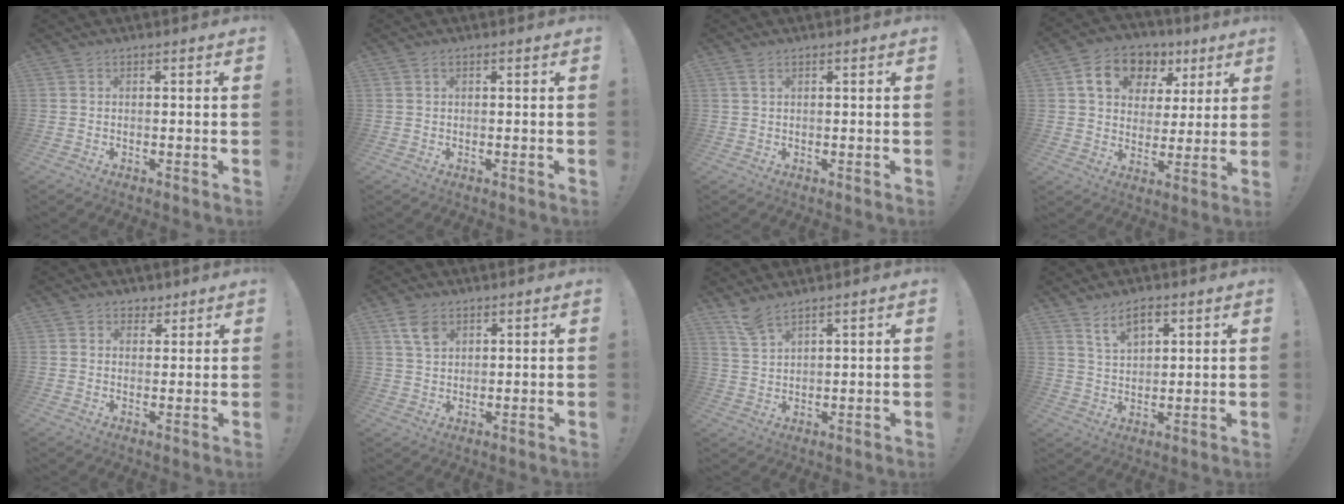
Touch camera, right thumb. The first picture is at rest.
{"total": 0.8, "force": [0.3, 0.6, 0.6], "torque": [-0.010, 0.002, 0.004]}
{"total": 1.8, "force": [0.9, 0.7, 1.4], "torque": [-0.036, 0.005, 0.018]}
{"total": 13.4, "force": [6.2, 10.0, 6.2], "torque": [-0.093, -0.020, 0.118]}
{"total": 3.8, "force": [2.3, 3.0, 0.7], "torque": [0.005, -0.013, 0.039]}
{"total": 6.3, "force": [3.3, 4.1, 3.5], "torque": [-0.059, -0.009, 0.065]}
{"total": 5.3, "force": [4.4, 1.1, 2.7], "torque": [-0.049, -0.023, 0.081]}
{"total": 7.8, "force": [4.9, 4.0, 4.7], "torque": [-0.087, -0.011, 0.090]}